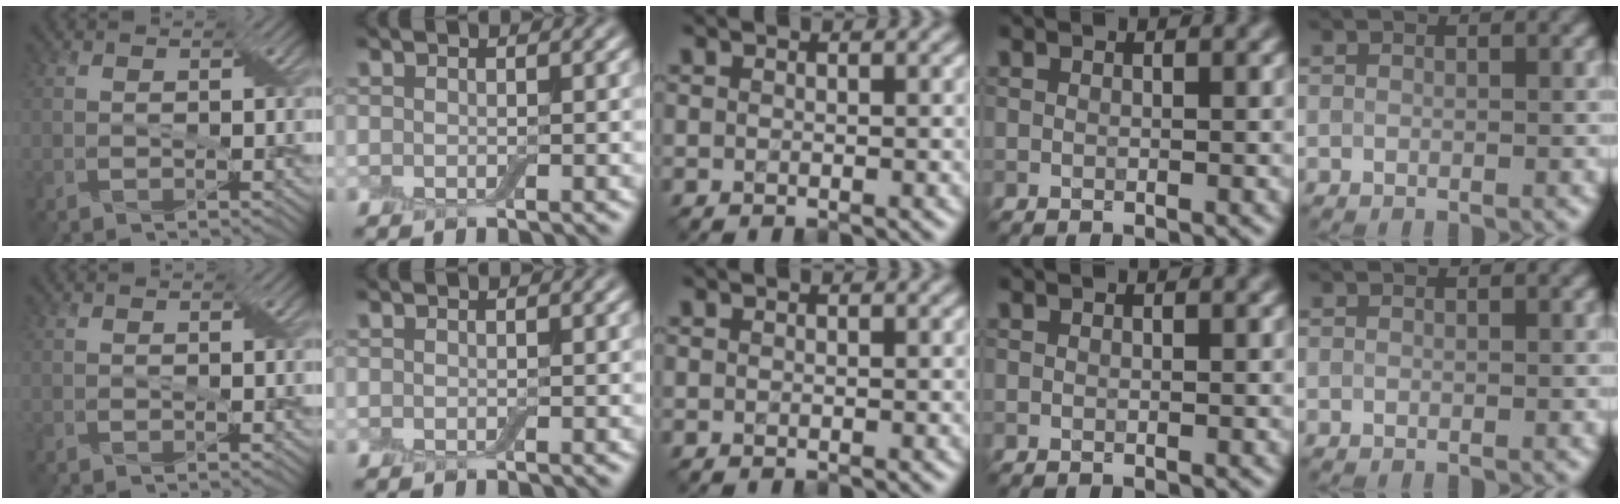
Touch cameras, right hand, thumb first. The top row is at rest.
{}